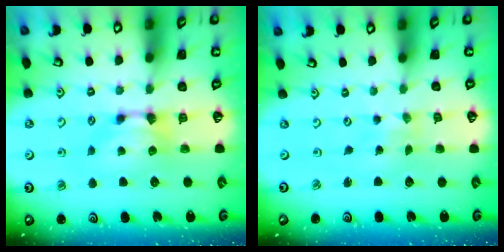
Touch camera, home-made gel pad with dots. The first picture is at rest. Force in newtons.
{"total": 5.4, "press": 5.4, "slide": 0.3}